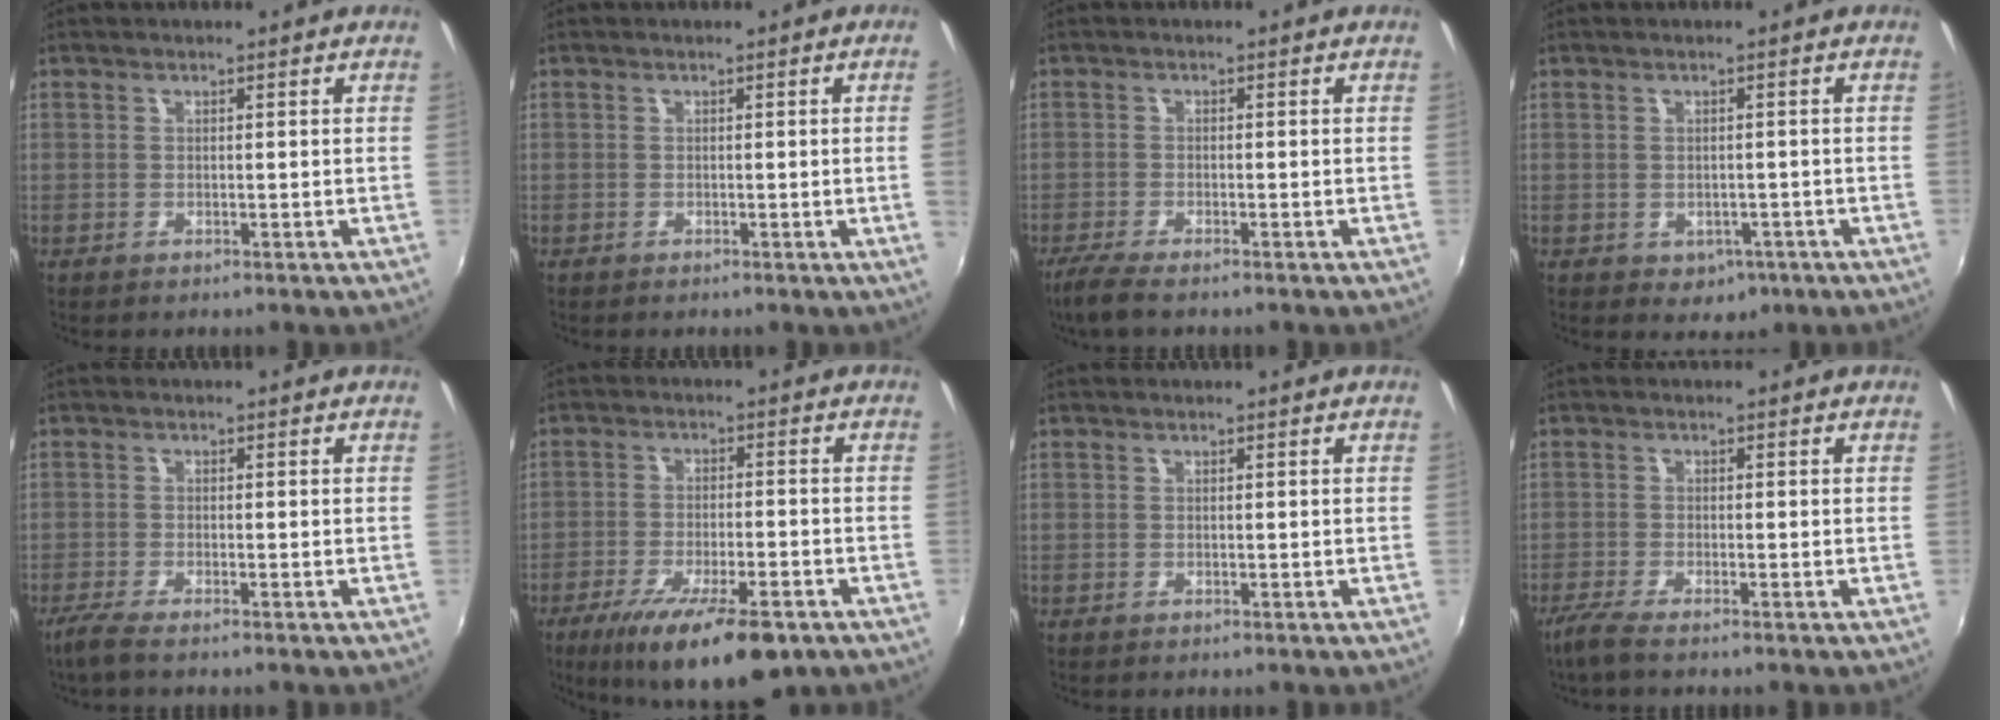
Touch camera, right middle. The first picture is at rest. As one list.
[{"total": 1.9, "force": [0.1, -1.2, 1.5], "torque": [-0.013, -0.013, 0.003]}, {"total": 4.4, "force": [-3.5, 0.6, 2.6], "torque": [-0.072, -0.016, -0.069]}, {"total": 3.7, "force": [-1.3, 3.0, 1.6], "torque": [-0.032, -0.003, -0.008]}, {"total": 2.8, "force": [-2.2, 0.0, 1.7], "torque": [-0.049, -0.009, -0.048]}, {"total": 16.2, "force": [-10.2, 4.7, 11.6], "torque": [-0.213, -0.040, -0.158]}, {"total": 0.0}, {"total": 3.1, "force": [-2.5, 0.0, 1.9], "torque": [-0.054, -0.009, -0.053]}]